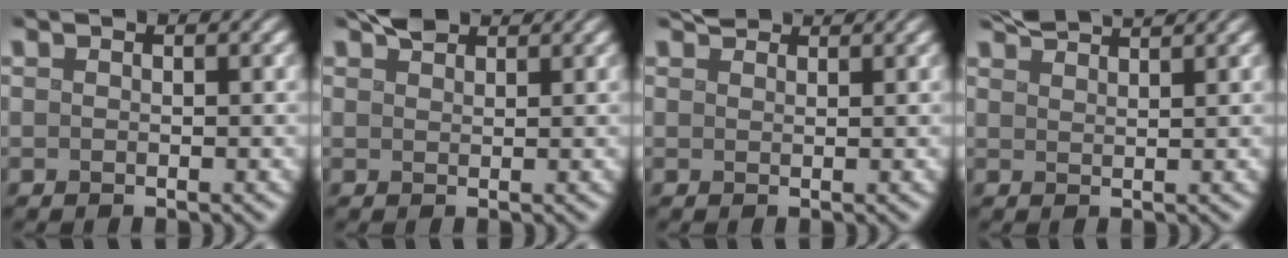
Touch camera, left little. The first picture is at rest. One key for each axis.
{"total": 2.0, "fx": 1.8, "fy": 0.6, "fz": 0.7, "tx": -0.009, "ty": 0.009, "tz": 0.034}
{"total": 1.8, "fx": 1.8, "fy": 0.4, "fz": 0.4, "tx": -0.008, "ty": 0.006, "tz": 0.029}
{"total": 3.2, "fx": 3.0, "fy": 0.4, "fz": 1.1, "tx": -0.005, "ty": 0.012, "tz": 0.051}